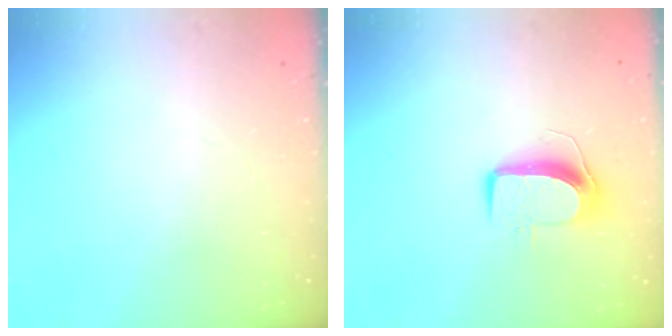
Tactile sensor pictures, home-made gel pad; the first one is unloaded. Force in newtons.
{"total": 9.9, "press": 9.8, "slide": 1.1}